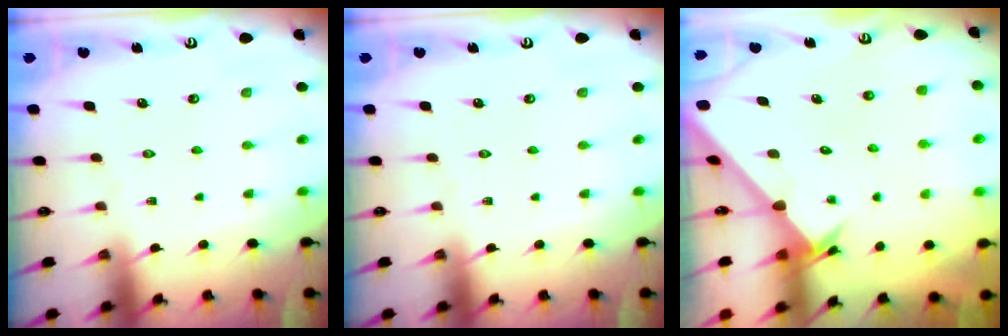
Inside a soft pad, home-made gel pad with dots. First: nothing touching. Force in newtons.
{"total": 0.0}
{"total": 2.6, "press": 2.6, "slide": 0.2}